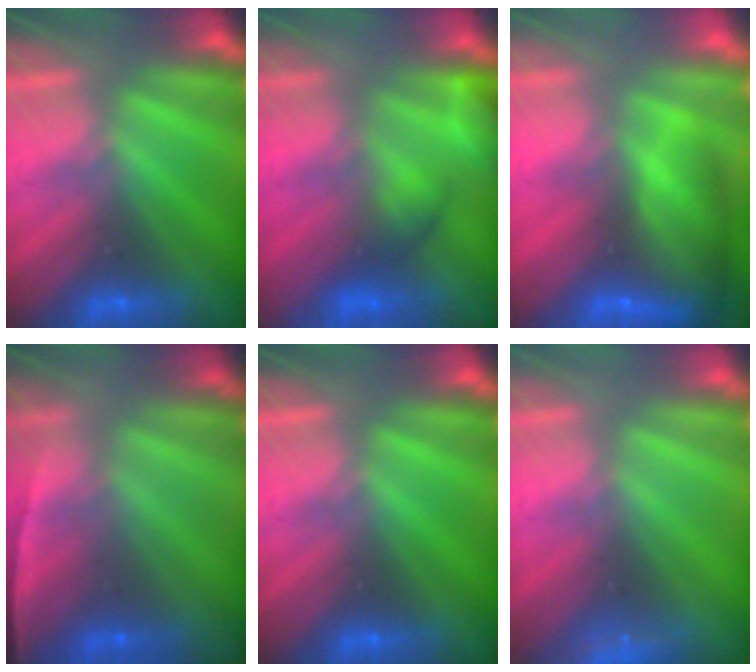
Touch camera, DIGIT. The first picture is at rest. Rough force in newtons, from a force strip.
{"total": 4.6}
{"total": 10.8}
{"total": 1.6}
{"total": 0.0}
{"total": 2.3}